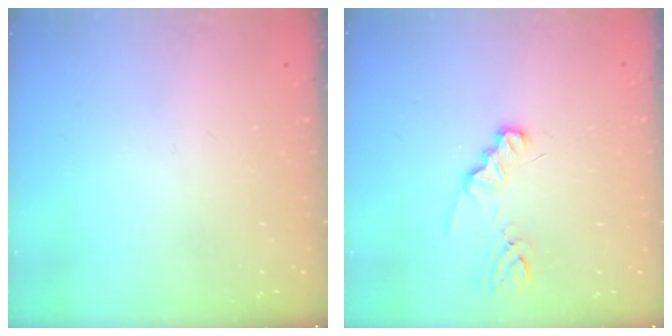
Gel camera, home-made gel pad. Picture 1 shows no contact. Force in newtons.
{"total": 2.1, "press": 2.1, "slide": 0.3}